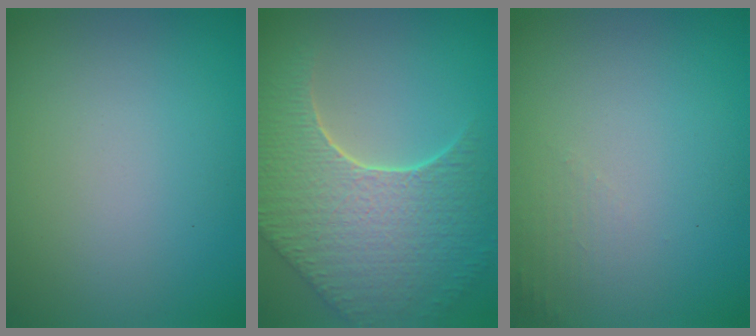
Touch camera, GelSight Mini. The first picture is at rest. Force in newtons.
{"total": 8.6, "press": 6.1, "slide": 6.1}
{"total": 1.1, "press": 1.1, "slide": 0.3}